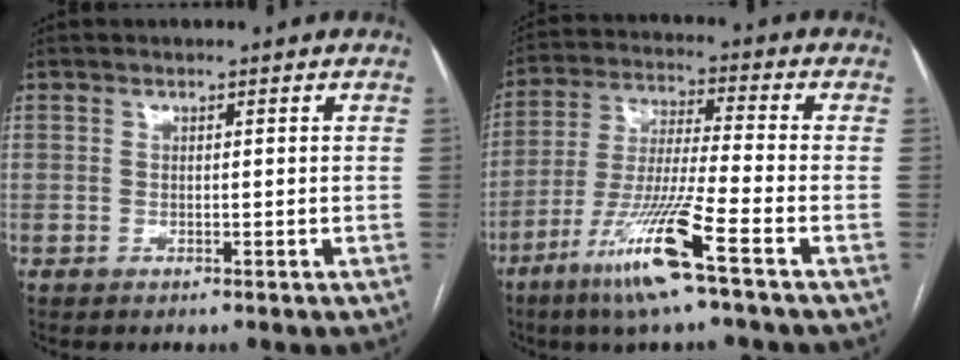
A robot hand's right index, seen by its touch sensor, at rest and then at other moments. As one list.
[{"total": 13.2, "force": [-7.2, -0.9, 11.0], "torque": [-0.222, -0.030, -0.139]}]